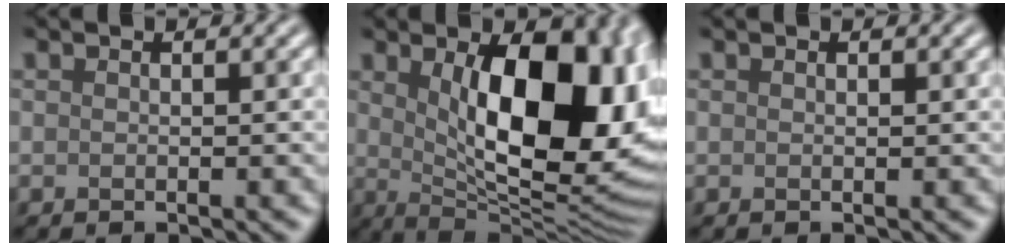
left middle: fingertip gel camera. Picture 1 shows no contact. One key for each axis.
{"total": 14.9, "fx": 2.5, "fy": 7.1, "fz": 12.9, "tx": -0.155, "ty": -0.006, "tz": 0.047}
{"total": 0.0}